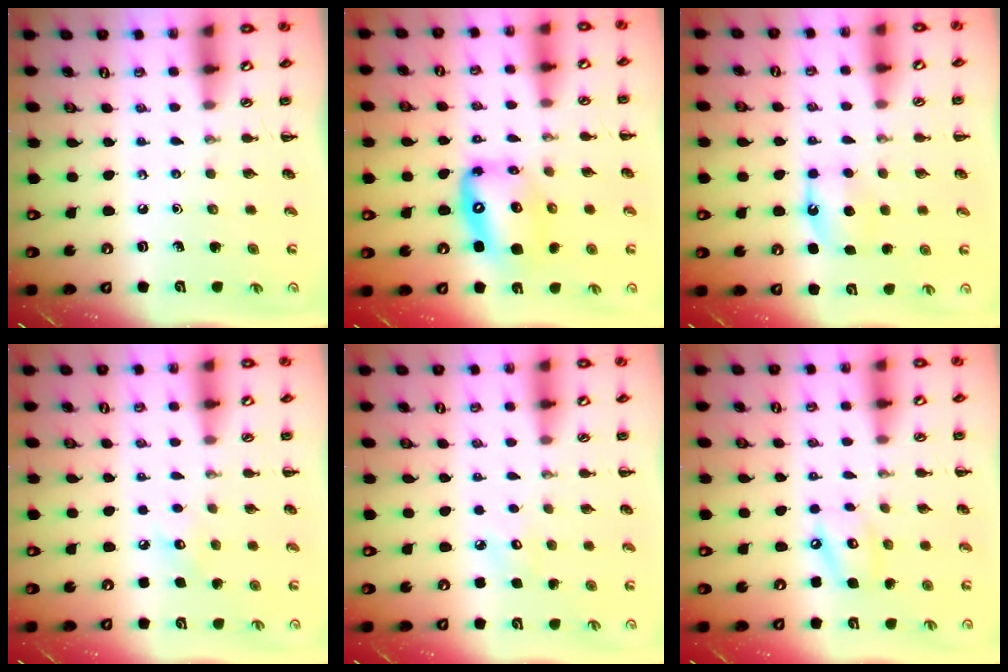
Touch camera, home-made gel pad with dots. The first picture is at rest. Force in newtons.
{"total": 13.2, "press": 12.7, "slide": 3.6}
{"total": 8.3, "press": 8.1, "slide": 1.7}
{"total": 5.5, "press": 5.4, "slide": 1.4}
{"total": 5.7, "press": 5.4, "slide": 1.7}
{"total": 8.5, "press": 8.4, "slide": 1.4}